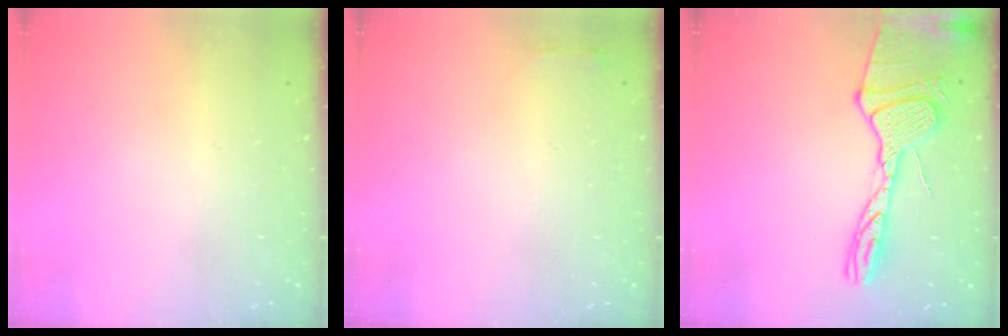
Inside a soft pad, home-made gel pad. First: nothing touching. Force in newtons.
{"total": 2.1, "press": 2.0, "slide": 0.5}
{"total": 17.2, "press": 17.2, "slide": 1.5}